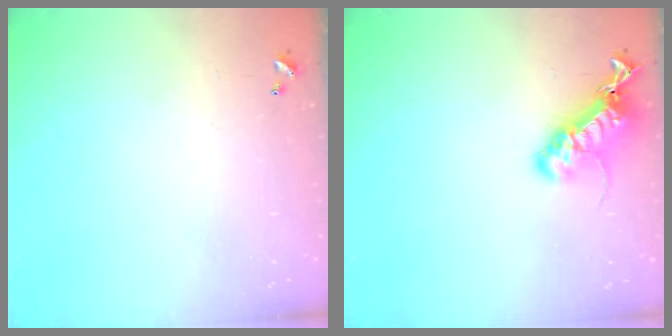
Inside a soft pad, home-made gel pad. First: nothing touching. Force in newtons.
{"total": 18.4, "press": 18.4, "slide": 0.6}